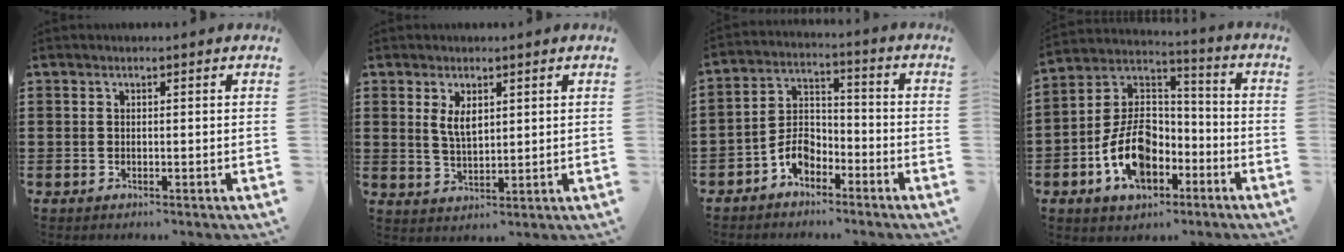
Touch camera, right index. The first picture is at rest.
{"total": 3.5, "force": [1.5, 1.8, 2.6], "torque": [-0.049, 0.002, 0.025]}
{"total": 5.8, "force": [-3.6, 3.6, 2.8], "torque": [-0.065, 0.015, -0.071]}
{"total": 11.5, "force": [-4.8, 7.4, 7.3], "torque": [-0.173, 0.015, -0.093]}